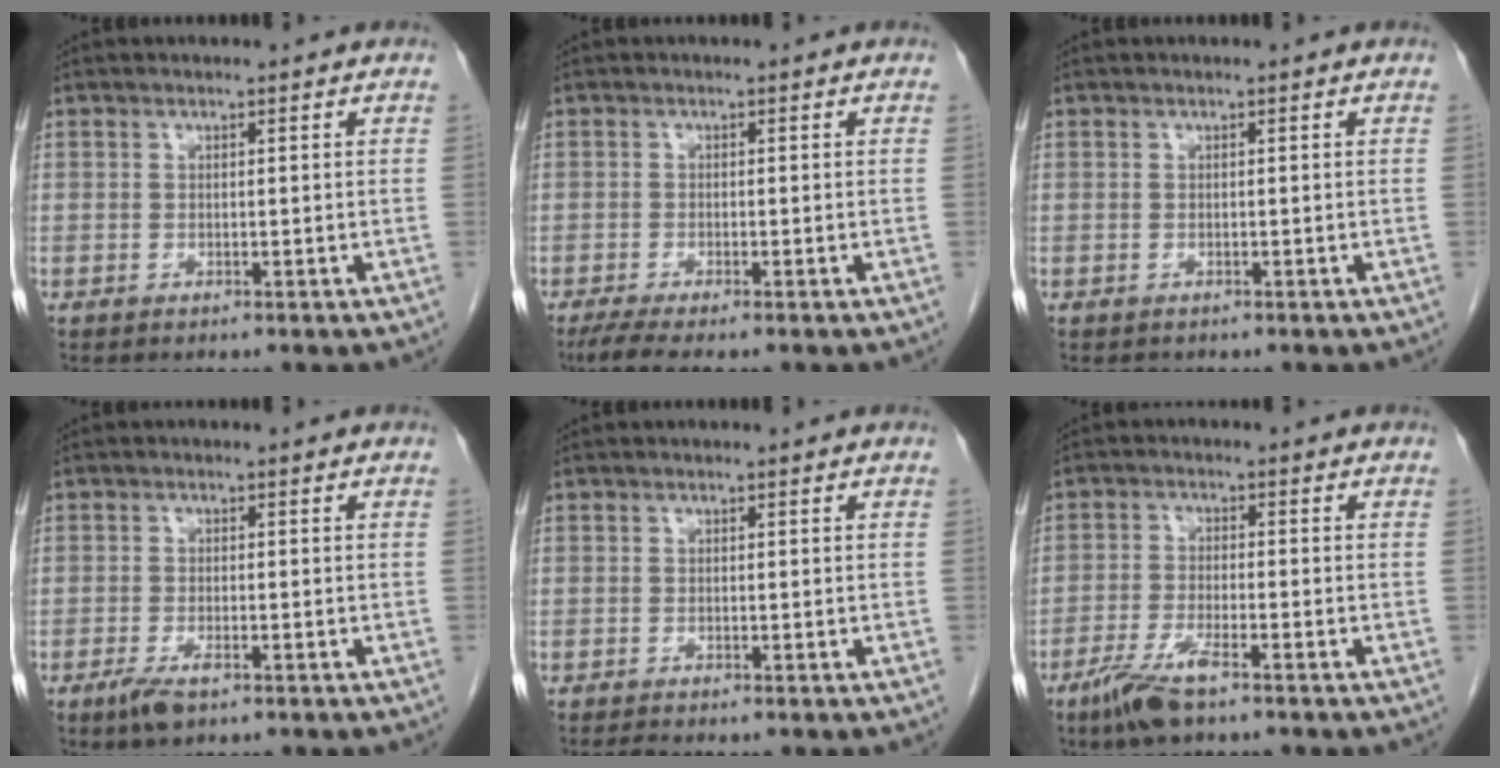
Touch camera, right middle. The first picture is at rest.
{"total": 4.0, "force": [-3.1, 0.1, 2.6], "torque": [-0.050, -0.012, -0.054]}
{"total": 0.6, "force": [-0.6, 0.3, 0.0], "torque": [-0.012, -0.002, -0.008]}
{"total": 3.2, "force": [-1.9, 1.0, 2.4], "torque": [-0.050, -0.003, -0.034]}
{"total": 0.7, "force": [-0.6, -0.3, 0.1], "torque": [-0.011, -0.006, -0.011]}
{"total": 5.8, "force": [-4.0, 0.7, 4.2], "torque": [-0.092, -0.010, -0.075]}